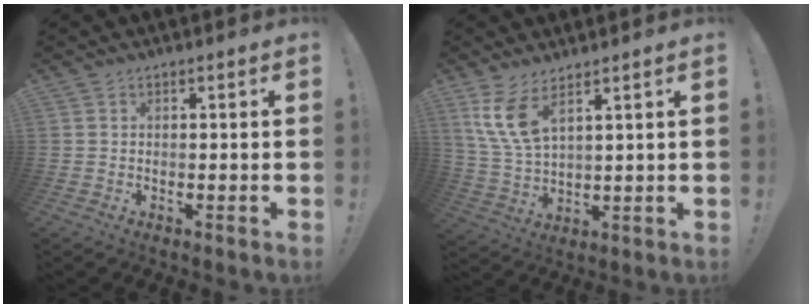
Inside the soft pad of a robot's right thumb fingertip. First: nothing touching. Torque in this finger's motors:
{"motor_torque": [0.08, 0.27, 0.86, 0.37, 0.28]}